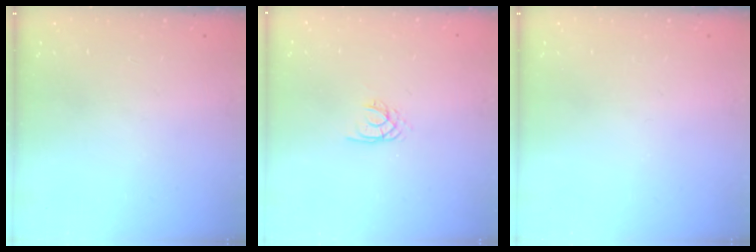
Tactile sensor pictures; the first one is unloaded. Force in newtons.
{"total": 2.0, "press": 1.9, "slide": 0.4}
{"total": 0.0}